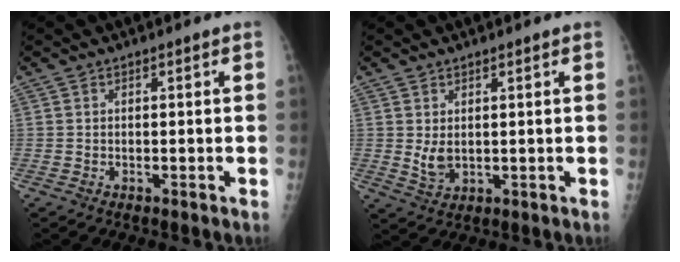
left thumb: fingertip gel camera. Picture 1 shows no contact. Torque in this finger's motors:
{"motor_torque": [0.36, 0.46, 0.56, 0.16, 0.08]}